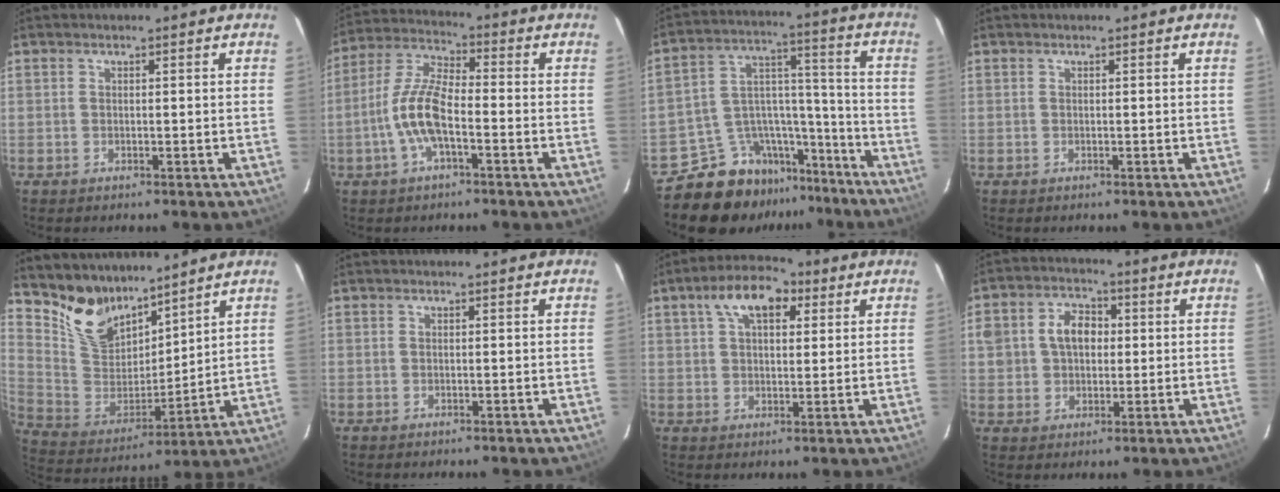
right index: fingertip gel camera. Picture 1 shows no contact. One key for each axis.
{"total": 9.8, "fx": -3.3, "fy": 3.2, "fz": 8.6, "tx": -0.189, "ty": 0.006, "tz": -0.066}
{"total": 13.8, "fx": -11.5, "fy": 7.3, "fz": 2.5, "tx": -0.045, "ty": 0.073, "tz": -0.175}
{"total": 0.0}
{"total": 12.9, "fx": 10.5, "fy": 6.4, "fz": 3.9, "tx": -0.092, "ty": 0.000, "tz": 0.218}
{"total": 0.0}
{"total": 9.5, "fx": 4.3, "fy": 5.0, "fz": 6.8, "tx": -0.120, "ty": 0.033, "tz": 0.069}
{"total": 7.8, "fx": 1.0, "fy": 6.0, "fz": 4.8, "tx": -0.094, "ty": 0.027, "tz": 0.020}